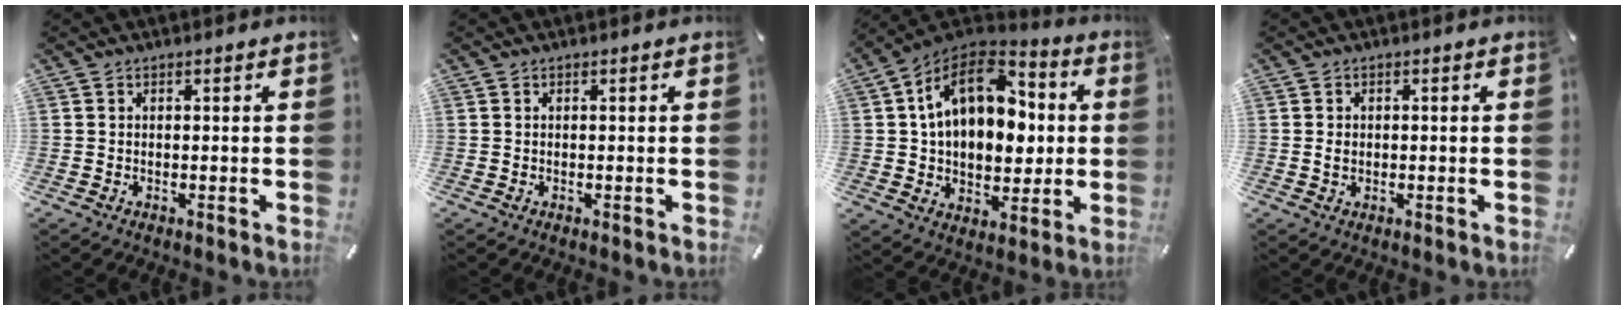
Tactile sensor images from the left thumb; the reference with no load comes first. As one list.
[{"total": 0.0}, {"total": 18.1, "force": [3.8, 13.2, 11.9], "torque": [-0.198, -0.012, 0.066]}, {"total": 1.6, "force": [-0.1, 1.2, 1.1], "torque": [-0.022, 0.004, -0.003]}]